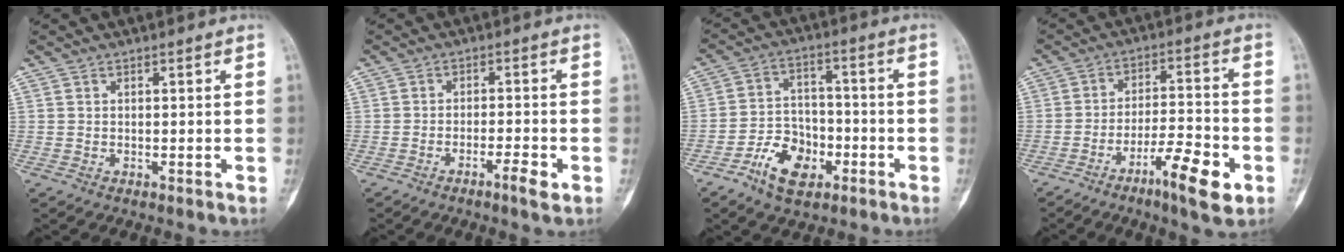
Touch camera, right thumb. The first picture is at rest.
{"total": 3.8, "force": [-2.1, 0.5, 3.1], "torque": [-0.058, 0.011, -0.038]}
{"total": 10.0, "force": [-5.1, 6.5, 5.6], "torque": [-0.072, 0.031, -0.092]}
{"total": 11.2, "force": [-5.6, 2.4, 9.4], "torque": [-0.155, 0.030, -0.092]}